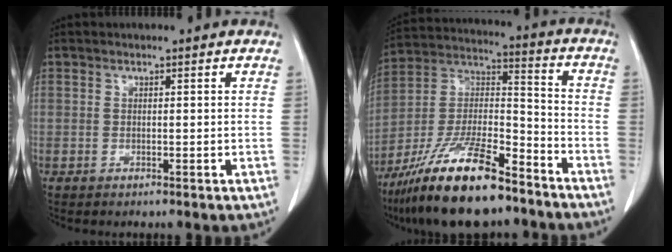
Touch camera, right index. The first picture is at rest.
{"total": 19.2, "force": [-14.0, 4.0, 12.5], "torque": [-0.258, -0.012, -0.254]}